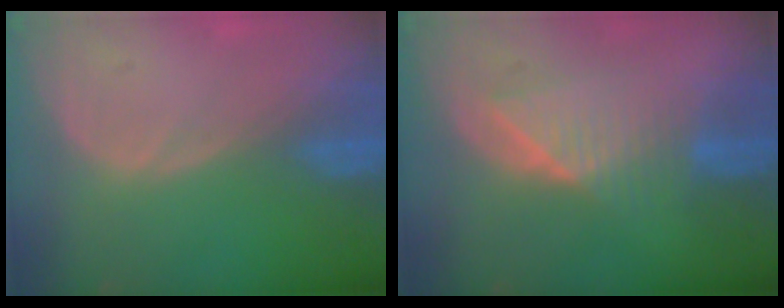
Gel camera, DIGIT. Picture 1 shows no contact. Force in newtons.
{"total": 6.4, "press": 6.3, "slide": 1.0}